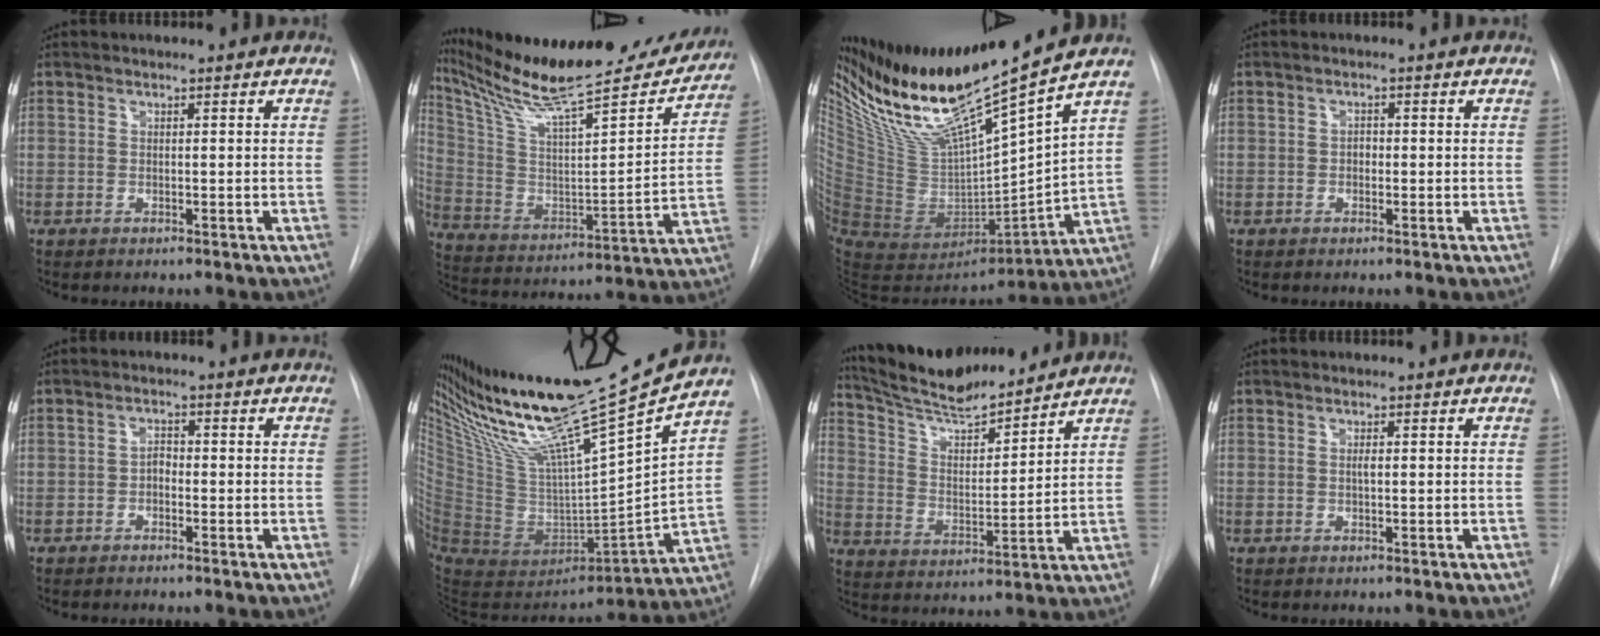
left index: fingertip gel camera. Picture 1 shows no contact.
{"total": 29.3, "force": [25.8, 3.9, 13.4], "torque": [-0.238, -0.043, 0.382]}
{"total": 20.4, "force": [16.2, 0.2, 12.4], "torque": [-0.204, -0.015, 0.307]}
{"total": 1.0, "force": [-0.2, 0.7, 0.6], "torque": [-0.008, 0.002, -0.007]}
{"total": 1.5, "force": [-0.7, 0.9, 1.0], "torque": [-0.014, 0.004, -0.015]}
{"total": 29.0, "force": [22.5, 0.0, 18.3], "torque": [-0.321, -0.035, 0.385]}
{"total": 14.2, "force": [13.1, 1.6, 5.3], "torque": [-0.099, 0.001, 0.230]}
{"total": 0.6, "force": [0.1, 0.1, 0.6], "torque": [-0.014, -0.003, 0.000]}